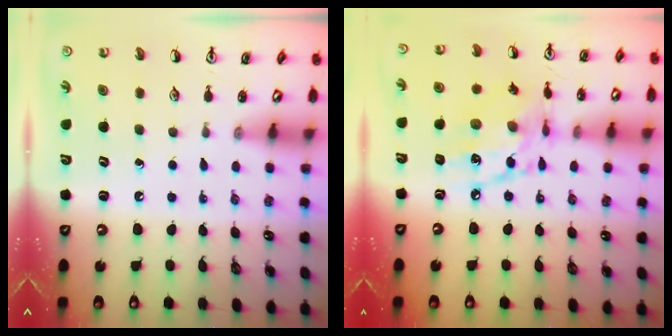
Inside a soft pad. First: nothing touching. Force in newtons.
{"total": 12.6, "press": 12.6, "slide": 0.8}